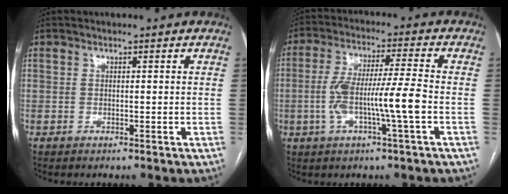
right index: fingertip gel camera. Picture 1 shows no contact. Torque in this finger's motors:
{"motor_torque": [1.25, -0.11, 0.80, 0.20]}